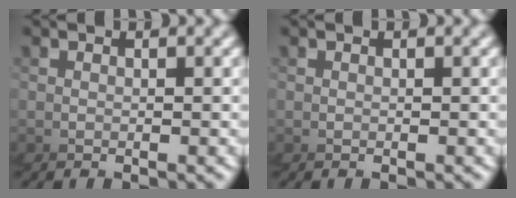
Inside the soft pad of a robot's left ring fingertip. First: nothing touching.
{"total": 0.0}